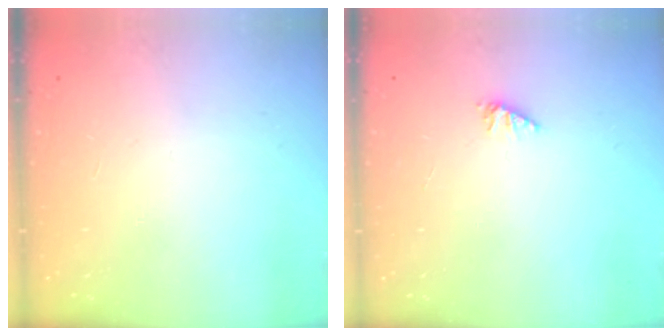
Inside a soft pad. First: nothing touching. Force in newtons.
{"total": 1.3, "press": 1.3, "slide": 0.1}